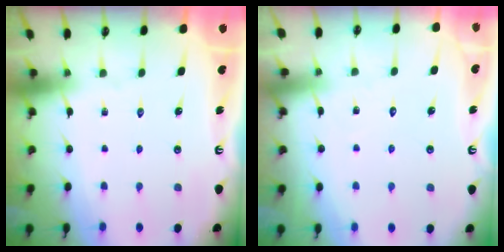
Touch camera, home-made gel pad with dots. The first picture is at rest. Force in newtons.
{"total": 4.8, "press": 4.8, "slide": 0.5}